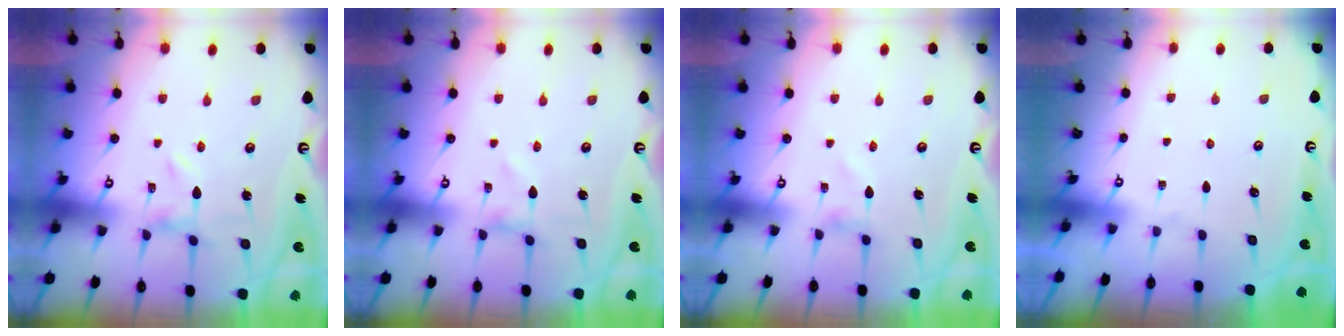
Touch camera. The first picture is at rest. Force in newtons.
{"total": 0.9, "press": 0.9, "slide": 0.1}
{"total": 0.9, "press": 0.9, "slide": 0.1}
{"total": 0.0}